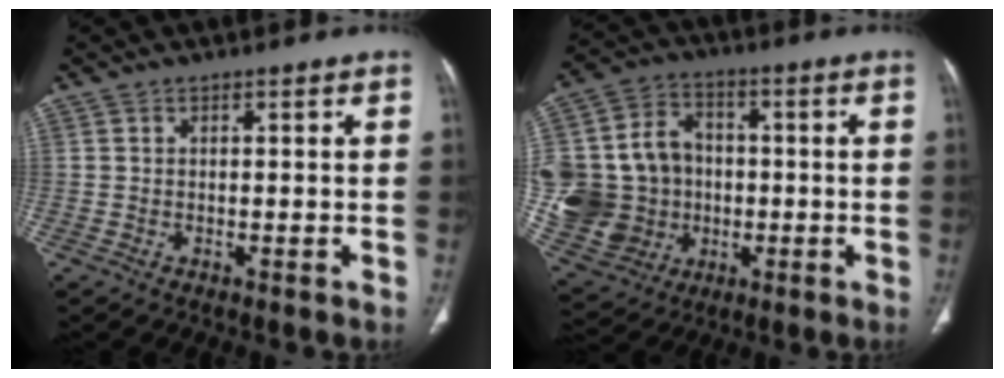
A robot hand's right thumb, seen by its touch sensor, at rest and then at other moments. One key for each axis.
{"total": 21.6, "fx": -1.2, "fy": 18.8, "fz": 10.6, "tx": -0.220, "ty": 0.033, "tz": -0.001}